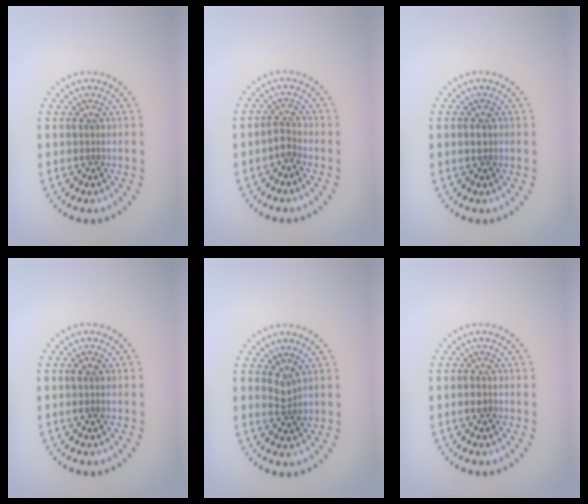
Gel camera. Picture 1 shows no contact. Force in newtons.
{"total": 1.7, "press": 1.3, "slide": 1.1}
{"total": 1.2, "press": 1.1, "slide": 0.3}
{"total": 1.0, "press": 0.9, "slide": 0.4}
{"total": 1.3, "press": 1.1, "slide": 0.8}
{"total": 1.1, "press": 1.0, "slide": 0.3}